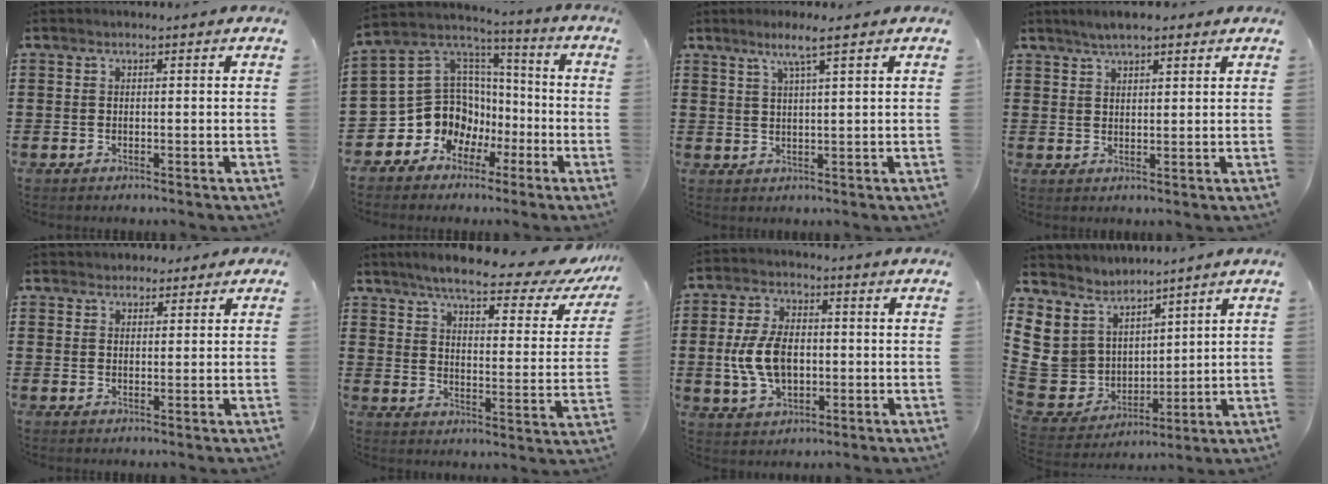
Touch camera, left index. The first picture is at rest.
{"total": 11.3, "force": [-3.4, 10.3, 3.2], "torque": [-0.101, -0.011, -0.055]}
{"total": 3.9, "force": [2.4, -0.2, 3.1], "torque": [-0.067, 0.001, 0.039]}
{"total": 3.7, "force": [2.9, 1.2, 2.0], "torque": [-0.045, 0.005, 0.052]}
{"total": 2.4, "force": [2.0, 1.4, 0.0], "torque": [-0.009, 0.009, 0.038]}
{"total": 8.3, "force": [6.9, 1.0, 4.4], "torque": [-0.100, -0.041, 0.115]}
{"total": 8.5, "force": [-0.5, 5.1, 6.8], "torque": [-0.159, 0.005, -0.015]}
{"total": 9.3, "force": [3.9, 8.4, 1.0], "torque": [-0.088, -0.030, 0.084]}